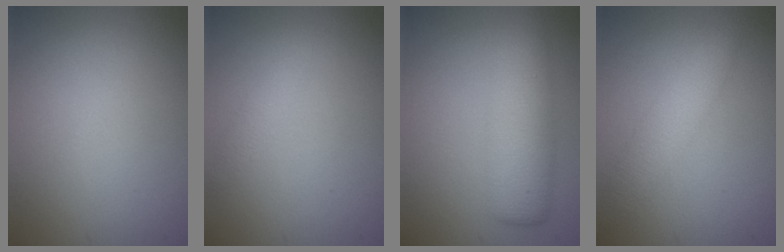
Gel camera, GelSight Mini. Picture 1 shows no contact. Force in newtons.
{"total": 1.3, "press": 1.3, "slide": 0.1}
{"total": 5.3, "press": 5.3, "slide": 0.1}
{"total": 3.0, "press": 3.0, "slide": 0.1}